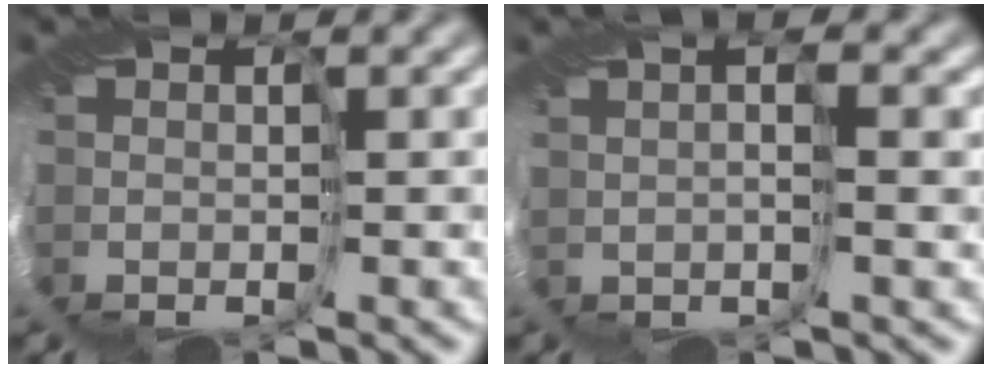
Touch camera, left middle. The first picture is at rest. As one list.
[{"total": 1.4, "force": [1.0, -0.4, 0.9], "torque": [-0.008, 0.015, 0.012]}]